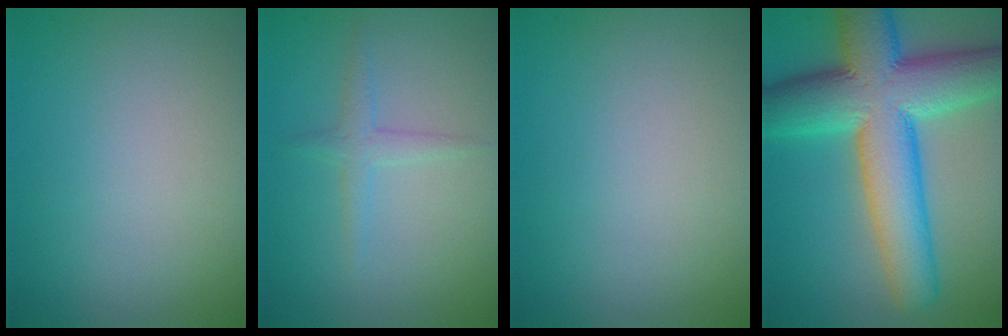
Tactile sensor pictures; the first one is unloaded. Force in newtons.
{"total": 1.5, "press": 1.5, "slide": 0.0}
{"total": 0.0}
{"total": 12.3, "press": 12.3, "slide": 0.3}